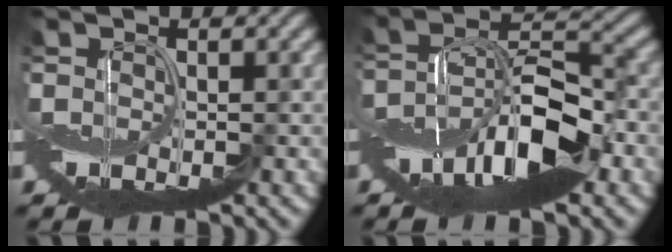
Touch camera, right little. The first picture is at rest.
{"total": 9.4, "force": [-4.6, 3.3, 7.5], "torque": [-0.130, 0.015, -0.088]}